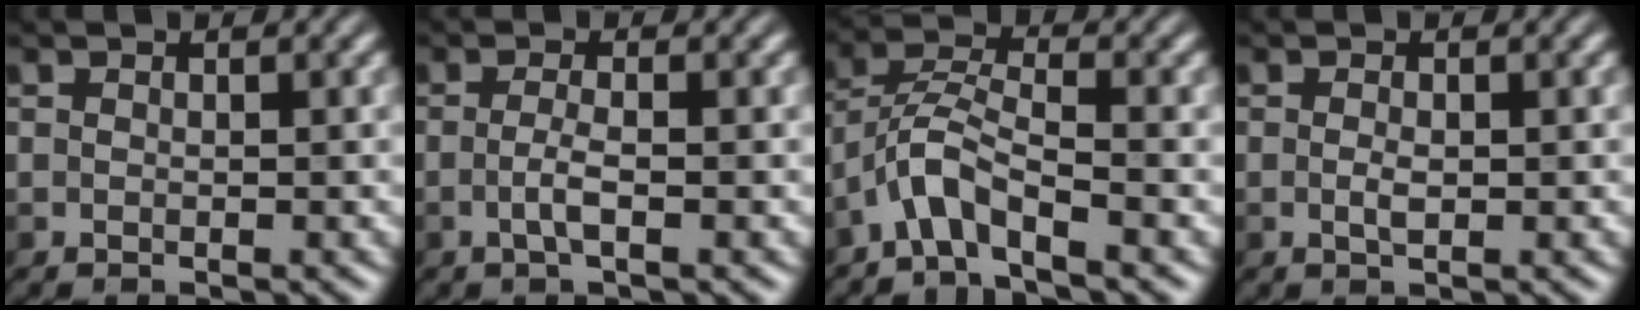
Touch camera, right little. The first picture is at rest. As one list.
[{"total": 1.6, "force": [-0.7, 0.0, 1.5], "torque": [-0.035, 0.002, -0.014]}, {"total": 3.5, "force": [-2.7, 0.4, 2.3], "torque": [-0.049, 0.014, -0.058]}, {"total": 1.1, "force": [-0.2, 0.5, 1.0], "torque": [-0.021, 0.002, -0.001]}]